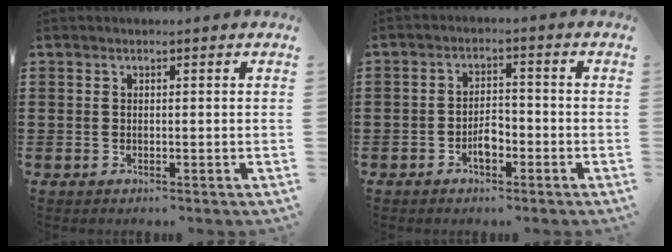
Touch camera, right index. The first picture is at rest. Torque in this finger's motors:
{"motor_torque": [0.80, -0.34, 0.10, 0.08]}